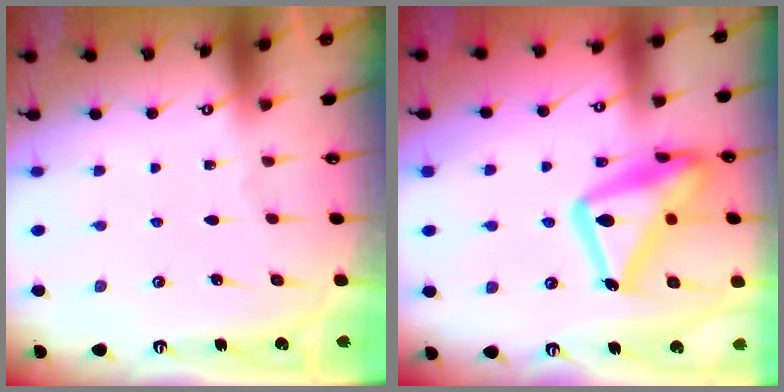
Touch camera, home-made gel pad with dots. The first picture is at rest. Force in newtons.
{"total": 22.6, "press": 22.5, "slide": 1.7}